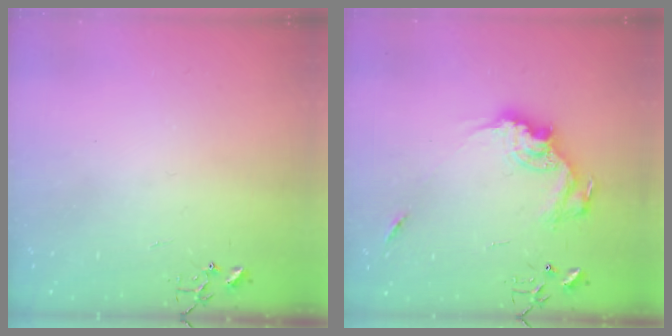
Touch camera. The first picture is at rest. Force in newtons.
{"total": 14.8, "press": 14.8, "slide": 0.8}